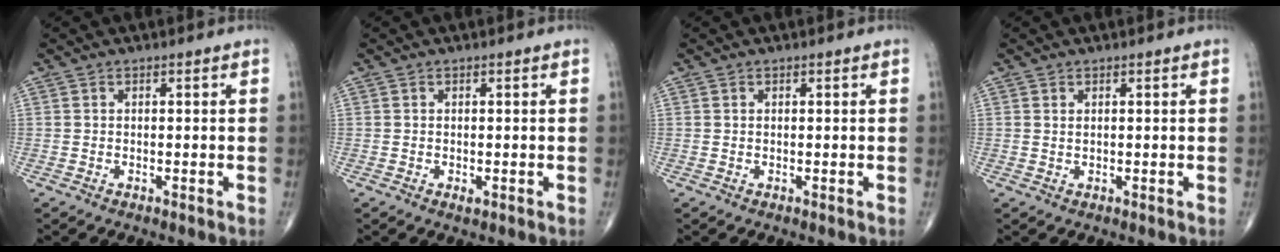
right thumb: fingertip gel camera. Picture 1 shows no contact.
{"total": 0.8, "force": [-0.3, 0.4, 0.6], "torque": [-0.010, -0.003, -0.006]}
{"total": 0.0}
{"total": 0.5, "force": [0.3, 0.2, 0.4], "torque": [-0.007, -0.001, 0.006]}